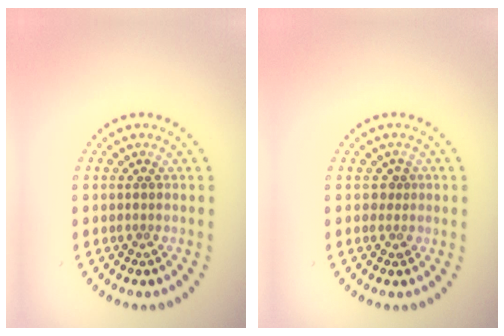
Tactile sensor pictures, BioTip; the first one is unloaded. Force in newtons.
{"total": 1.0, "press": 0.8, "slide": 0.7}